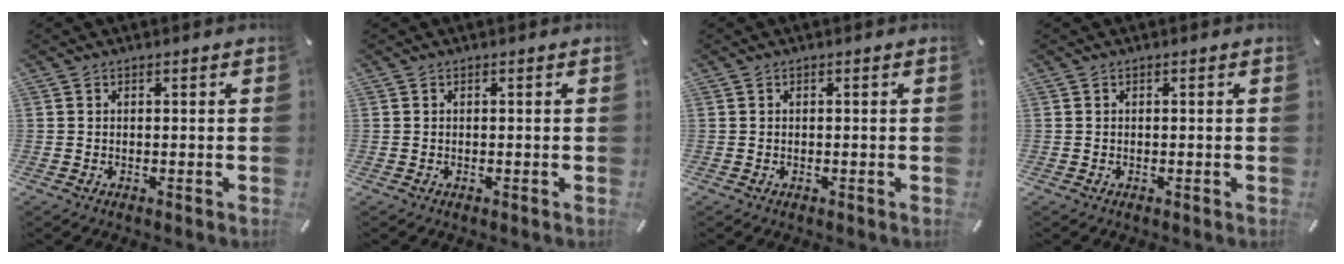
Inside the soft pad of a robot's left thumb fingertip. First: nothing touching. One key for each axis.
{"total": 0.0}
{"total": 0.0}
{"total": 0.0}